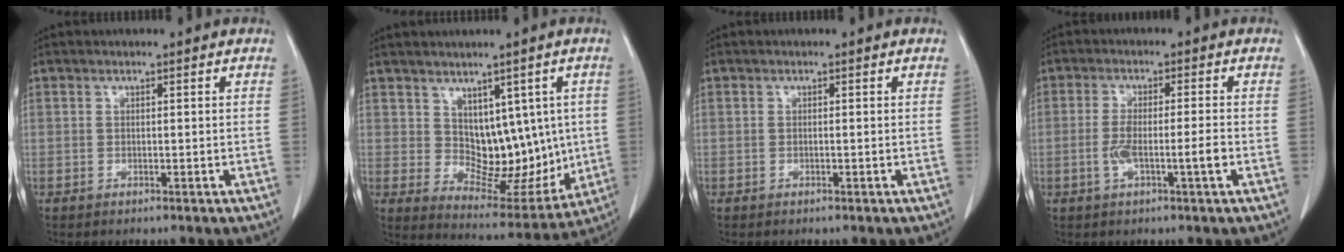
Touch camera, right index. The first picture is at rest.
{"total": 10.5, "force": [1.7, 6.7, 7.9], "torque": [-0.089, 0.009, 0.049]}
{"total": 0.0}
{"total": 5.2, "force": [-1.5, 0.3, 5.0], "torque": [-0.101, 0.001, -0.025]}